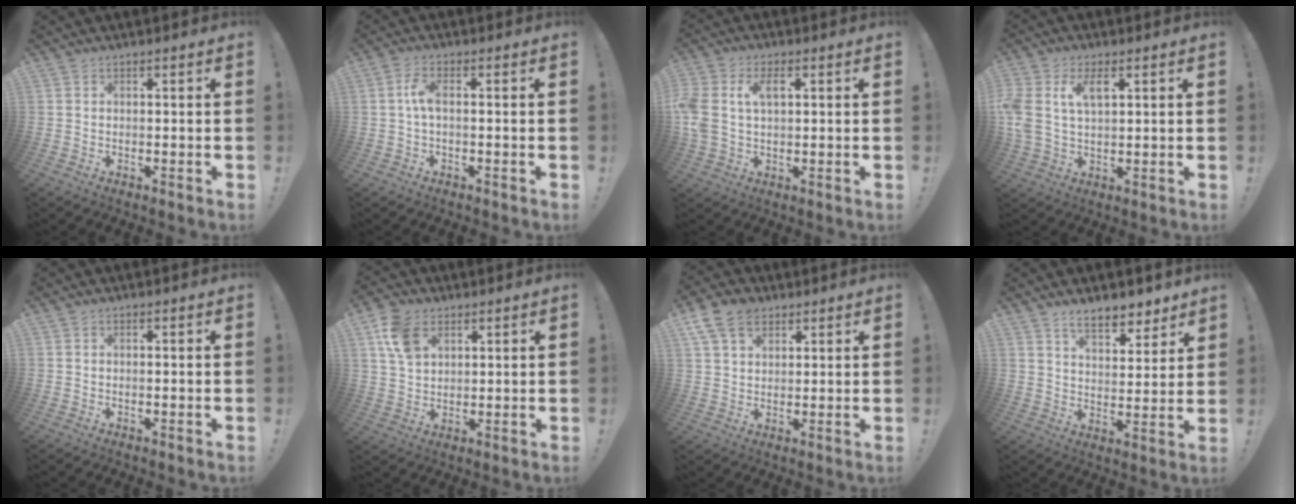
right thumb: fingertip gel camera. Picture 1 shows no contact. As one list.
[{"total": 4.6, "force": [0.0, 1.5, 4.4], "torque": [-0.087, 0.002, -0.001]}, {"total": 7.8, "force": [1.9, 5.2, 5.5], "torque": [-0.120, 0.003, 0.032]}, {"total": 8.0, "force": [3.1, 4.7, 5.7], "torque": [-0.121, -0.010, 0.052]}, {"total": 0.0}, {"total": 10.4, "force": [4.9, 7.1, 5.8], "torque": [-0.106, -0.005, 0.097]}, {"total": 10.2, "force": [5.6, 7.0, 4.8], "torque": [-0.076, -0.018, 0.110]}, {"total": 9.3, "force": [7.4, 3.6, 4.3], "torque": [-0.060, -0.048, 0.136]}]